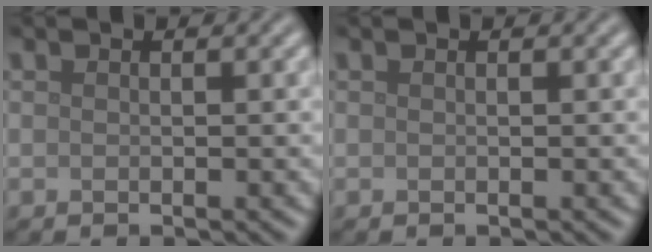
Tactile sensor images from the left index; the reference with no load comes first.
{"total": 0.0}